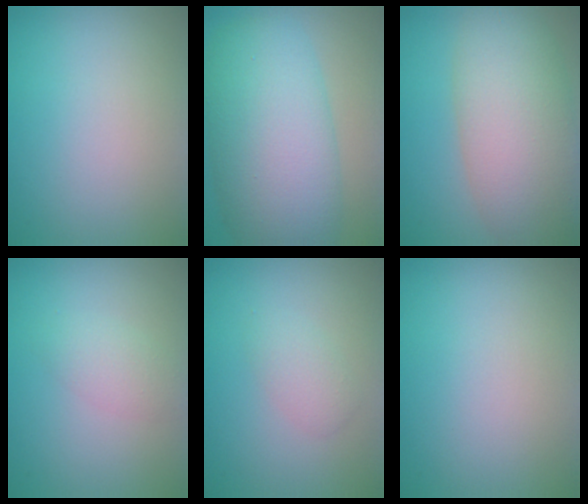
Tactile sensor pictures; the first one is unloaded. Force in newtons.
{"total": 11.3, "press": 11.2, "slide": 0.6}
{"total": 9.2, "press": 9.1, "slide": 0.7}
{"total": 1.9, "press": 1.9, "slide": 0.1}
{"total": 1.7, "press": 1.7, "slide": 0.1}
{"total": 0.0}